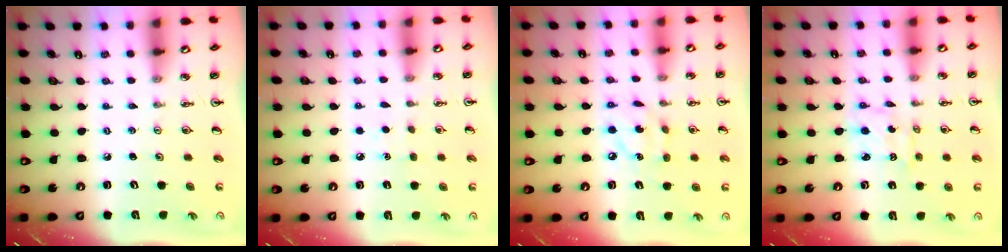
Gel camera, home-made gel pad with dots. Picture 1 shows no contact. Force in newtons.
{"total": 4.6, "press": 4.5, "slide": 0.5}
{"total": 8.9, "press": 8.9, "slide": 0.5}
{"total": 1.7, "press": 1.7, "slide": 0.0}